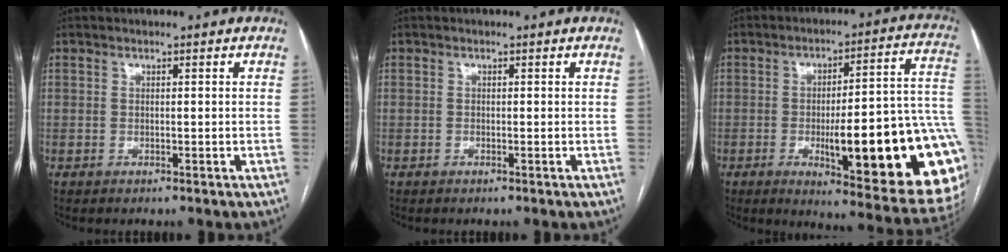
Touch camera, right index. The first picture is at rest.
{"total": 0.0}
{"total": 26.8, "force": [-5.6, 4.0, 25.9], "torque": [-0.250, -0.002, -0.070]}